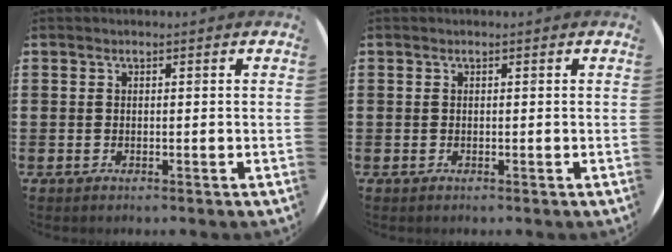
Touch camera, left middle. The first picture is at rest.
{"total": 0.0}